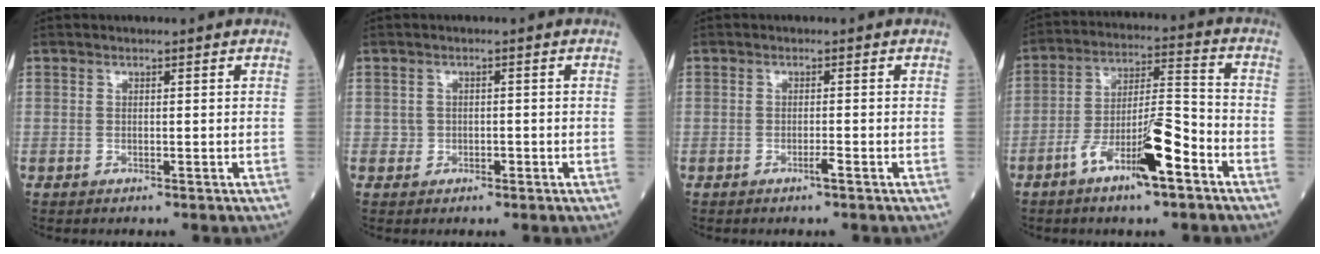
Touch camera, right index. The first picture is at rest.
{"total": 1.3, "force": [-0.4, 1.2, 0.3], "torque": [-0.003, 0.005, -0.005]}
{"total": 1.2, "force": [-0.7, -0.2, 0.9], "torque": [-0.018, -0.001, -0.014]}
{"total": 11.4, "force": [-6.0, 1.7, 9.5], "torque": [-0.170, 0.006, -0.106]}